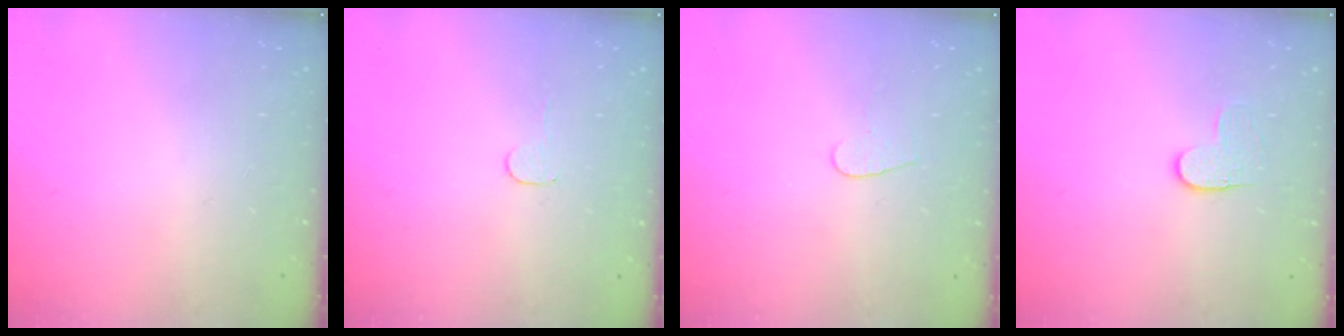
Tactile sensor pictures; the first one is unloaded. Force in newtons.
{"total": 2.8, "press": 2.8, "slide": 0.2}
{"total": 4.0, "press": 4.0, "slide": 0.4}
{"total": 3.8, "press": 3.8, "slide": 0.4}